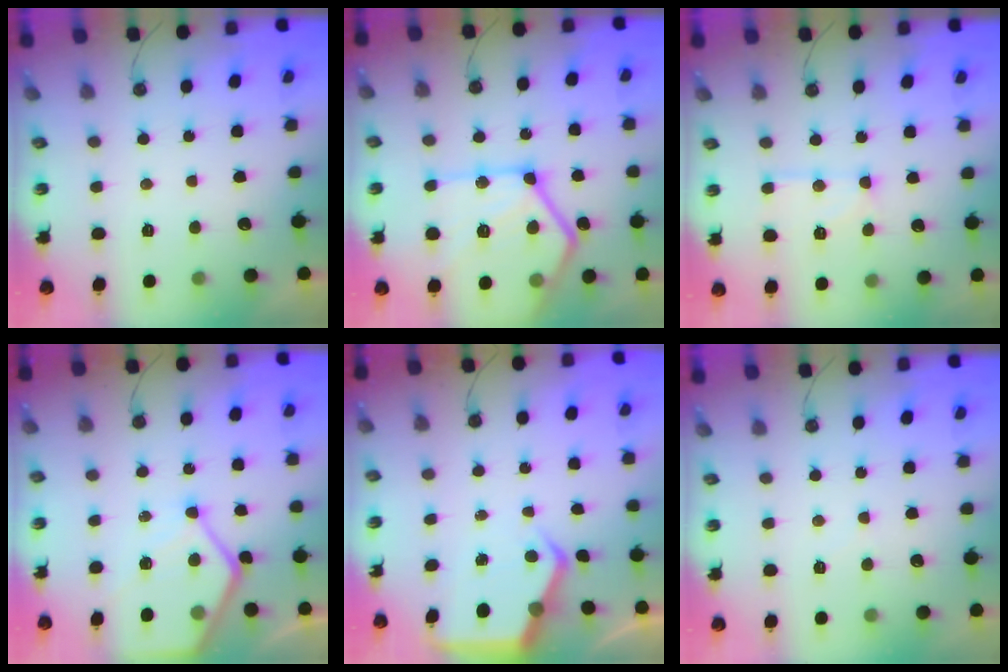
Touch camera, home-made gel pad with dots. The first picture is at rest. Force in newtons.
{"total": 27.0, "press": 26.8, "slide": 3.2}
{"total": 11.3, "press": 11.2, "slide": 1.1}
{"total": 12.2, "press": 12.2, "slide": 1.2}
{"total": 5.9, "press": 5.9, "slide": 0.6}
{"total": 5.2, "press": 5.2, "slide": 0.7}